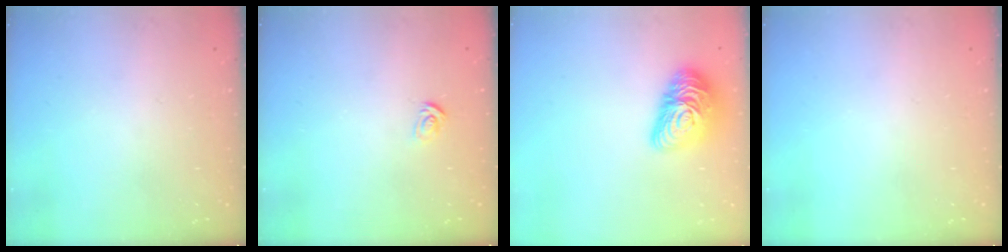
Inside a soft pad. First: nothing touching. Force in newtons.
{"total": 2.6, "press": 2.6, "slide": 0.2}
{"total": 14.2, "press": 14.2, "slide": 0.8}
{"total": 0.0}